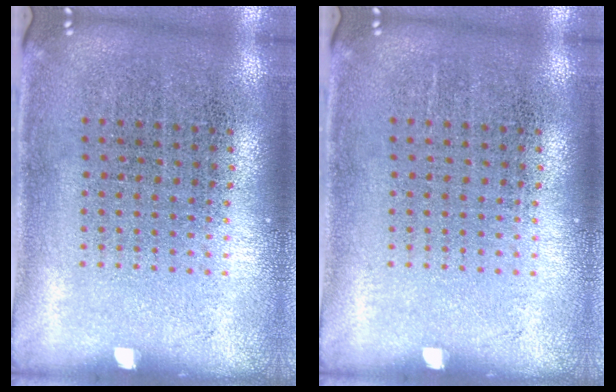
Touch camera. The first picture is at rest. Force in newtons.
{"total": 0.0}